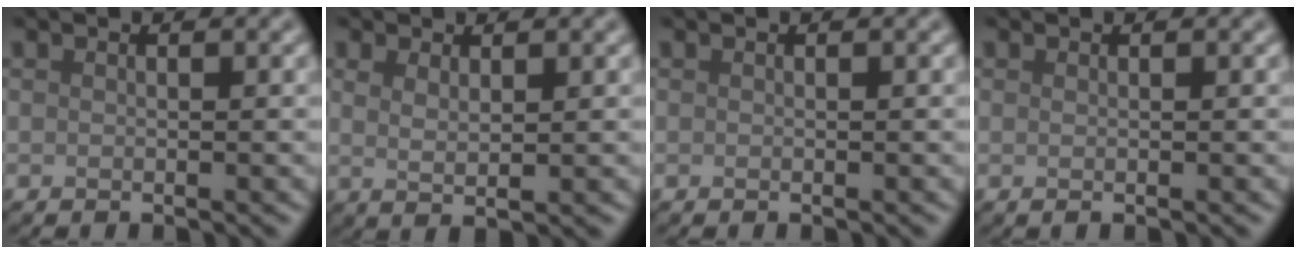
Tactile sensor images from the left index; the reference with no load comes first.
{"total": 1.8, "force": [0.8, 0.5, 1.5], "torque": [-0.025, -0.005, 0.017]}
{"total": 0.0}
{"total": 0.5, "force": [-0.1, 0.1, 0.5], "torque": [-0.007, -0.001, -0.002]}